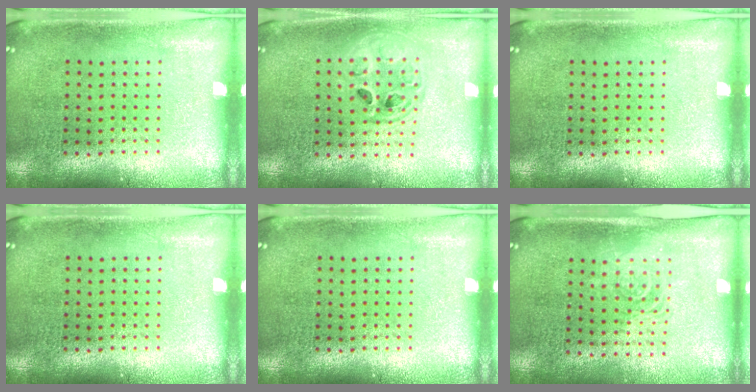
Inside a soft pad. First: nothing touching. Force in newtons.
{"total": 1.6, "press": 1.4, "slide": 0.7}
{"total": 0.0}
{"total": 0.0}
{"total": 0.0}
{"total": 1.6, "press": 1.3, "slide": 0.9}